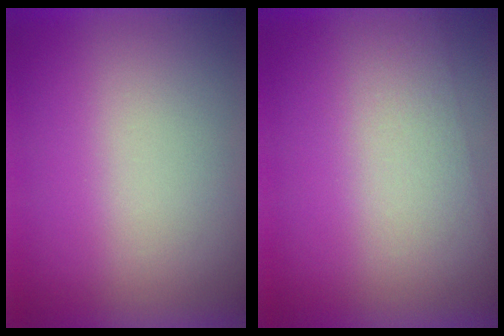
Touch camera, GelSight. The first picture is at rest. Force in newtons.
{"total": 2.0}